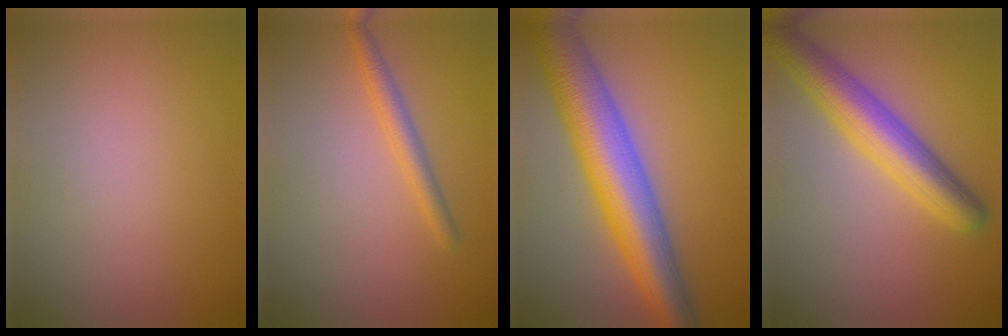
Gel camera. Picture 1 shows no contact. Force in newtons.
{"total": 2.0, "press": 2.0, "slide": 0.1}
{"total": 10.0, "press": 10.0, "slide": 0.2}
{"total": 6.5, "press": 6.5, "slide": 0.3}